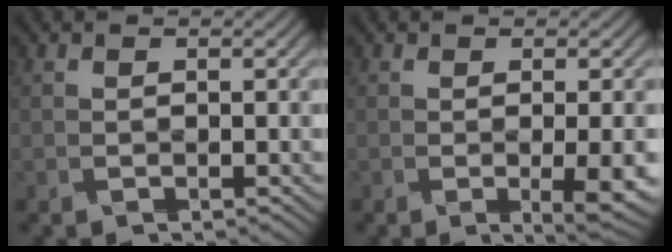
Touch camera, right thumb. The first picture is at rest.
{"total": 4.1, "force": [-0.6, 0.8, 4.0], "torque": [-0.068, -0.007, -0.006]}